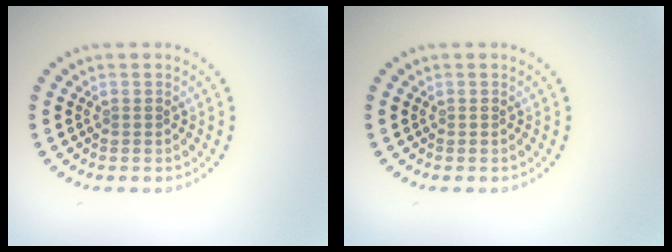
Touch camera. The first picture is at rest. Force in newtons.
{"total": 0.0}